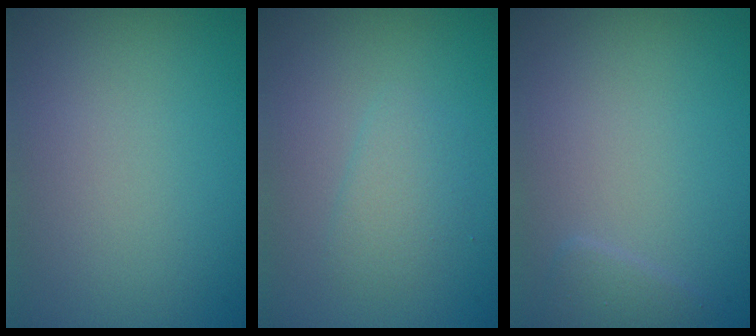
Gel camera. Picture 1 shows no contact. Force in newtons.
{"total": 1.8, "press": 1.8, "slide": 0.1}
{"total": 1.1, "press": 1.1, "slide": 0.1}